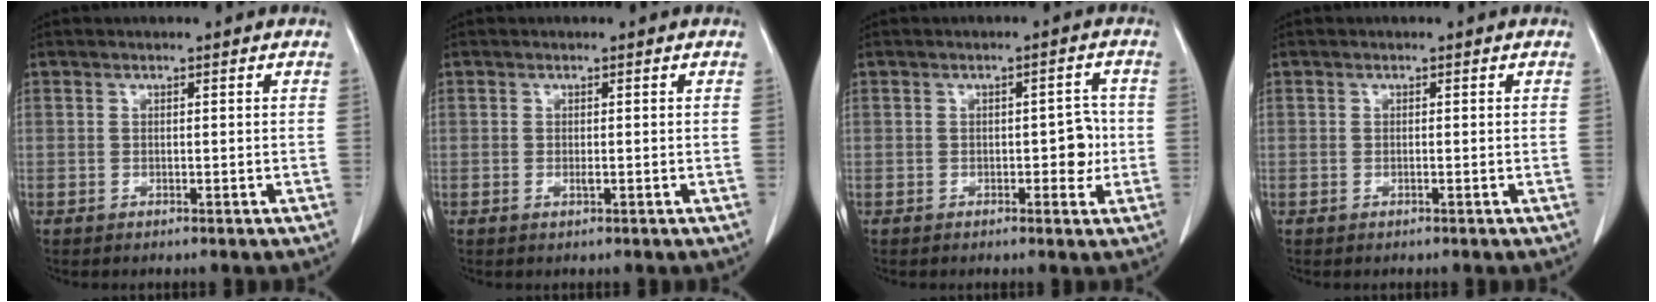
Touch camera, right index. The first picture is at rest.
{"total": 0.6, "force": [-0.1, 0.0, 0.6], "torque": [-0.014, -0.003, -0.002]}
{"total": 3.9, "force": [-0.6, 1.8, 3.4], "torque": [-0.036, 0.009, -0.006]}
{"total": 0.0}